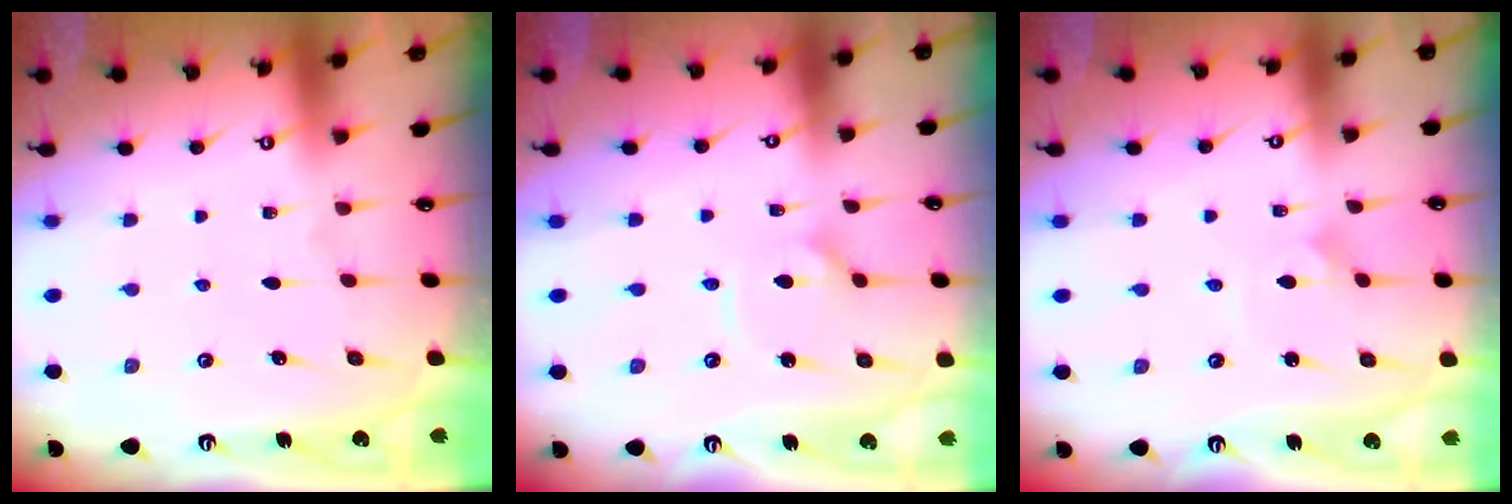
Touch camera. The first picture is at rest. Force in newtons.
{"total": 2.7, "press": 2.6, "slide": 0.7}
{"total": 1.4, "press": 1.4, "slide": 0.1}